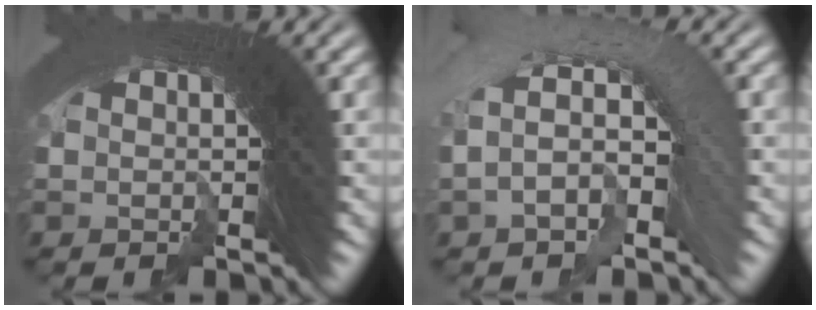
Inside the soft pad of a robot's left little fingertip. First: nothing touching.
{"total": 4.3, "force": [-3.3, 2.8, 0.0], "torque": [-0.002, 0.017, -0.070]}